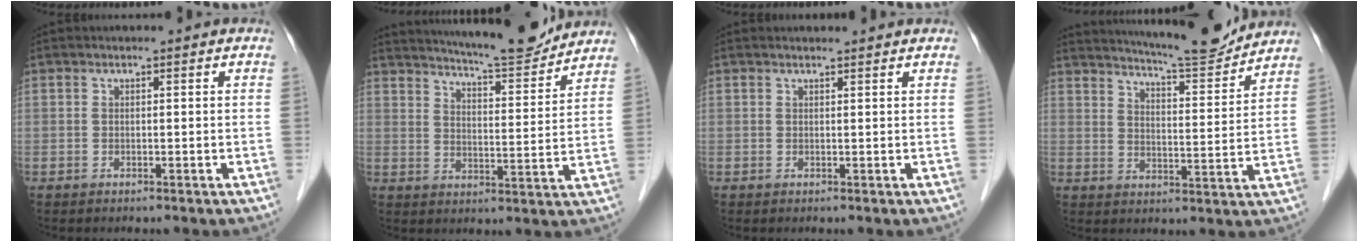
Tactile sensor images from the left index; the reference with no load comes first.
{"total": 13.2, "force": [12.3, 0.7, 4.6], "torque": [-0.076, -0.012, 0.173]}
{"total": 2.4, "force": [2.3, 0.2, 0.5], "torque": [-0.010, 0.009, 0.022]}
{"total": 13.0, "force": [12.3, 0.3, 4.2], "torque": [-0.071, -0.013, 0.172]}